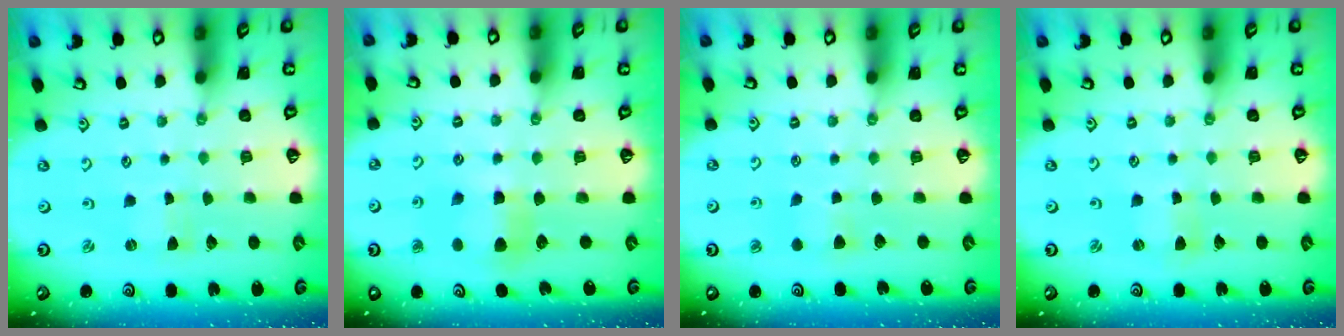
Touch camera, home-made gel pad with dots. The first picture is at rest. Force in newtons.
{"total": 6.5, "press": 6.5, "slide": 0.6}
{"total": 4.4, "press": 4.3, "slide": 0.6}
{"total": 1.1, "press": 1.1, "slide": 0.1}